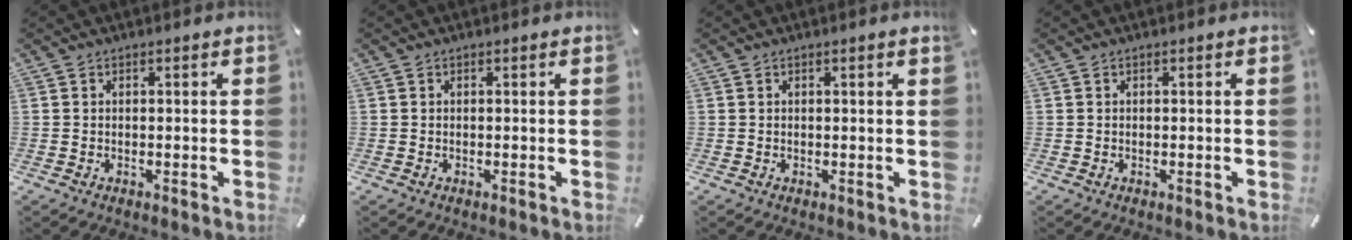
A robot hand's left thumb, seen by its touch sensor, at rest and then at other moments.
{"total": 0.0}
{"total": 0.6, "force": [0.2, -0.1, 0.5], "torque": [-0.007, 0.000, 0.003]}
{"total": 0.0}